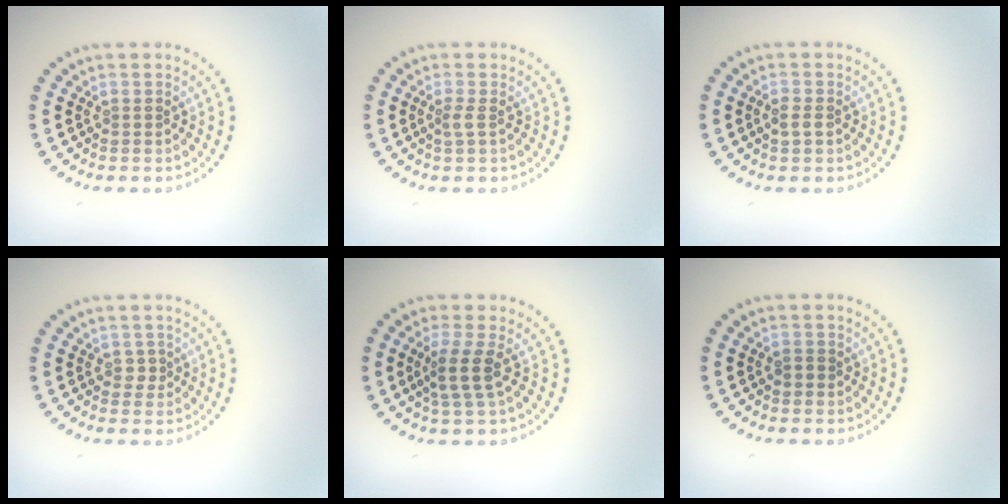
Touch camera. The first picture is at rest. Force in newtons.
{"total": 0.9, "press": 0.7, "slide": 0.6}
{"total": 1.2, "press": 1.2, "slide": 0.1}
{"total": 0.9, "press": 0.8, "slide": 0.4}
{"total": 2.6, "press": 2.1, "slide": 1.6}
{"total": 0.9, "press": 0.9, "slide": 0.1}